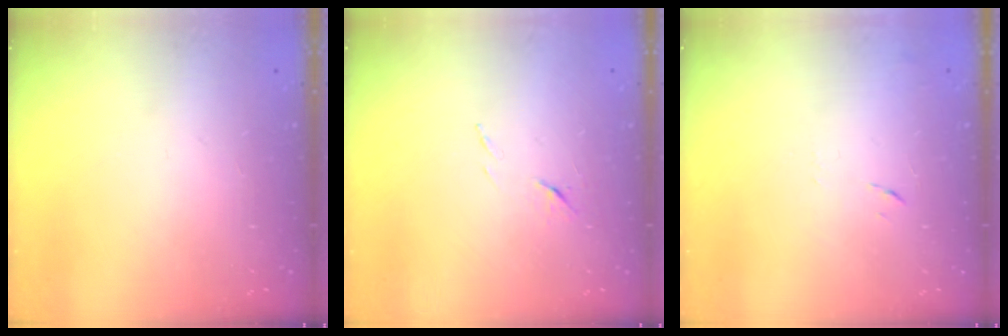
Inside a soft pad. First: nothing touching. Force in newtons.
{"total": 6.1, "press": 6.0, "slide": 0.7}
{"total": 7.2, "press": 7.2, "slide": 0.6}